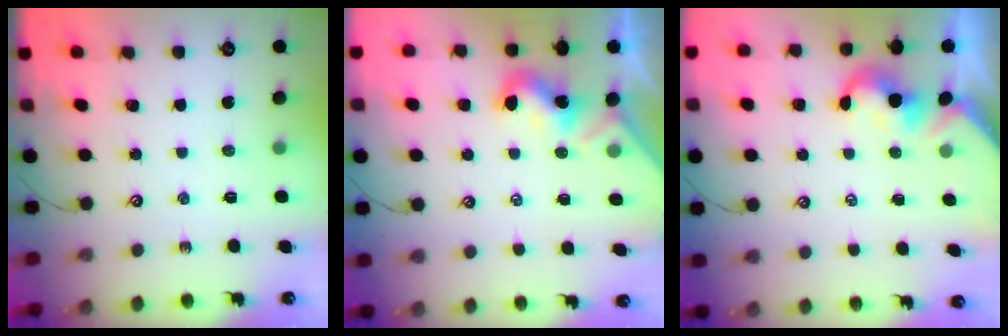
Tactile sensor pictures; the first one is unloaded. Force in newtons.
{"total": 1.9, "press": 1.9, "slide": 0.4}
{"total": 0.6, "press": 0.5, "slide": 0.3}